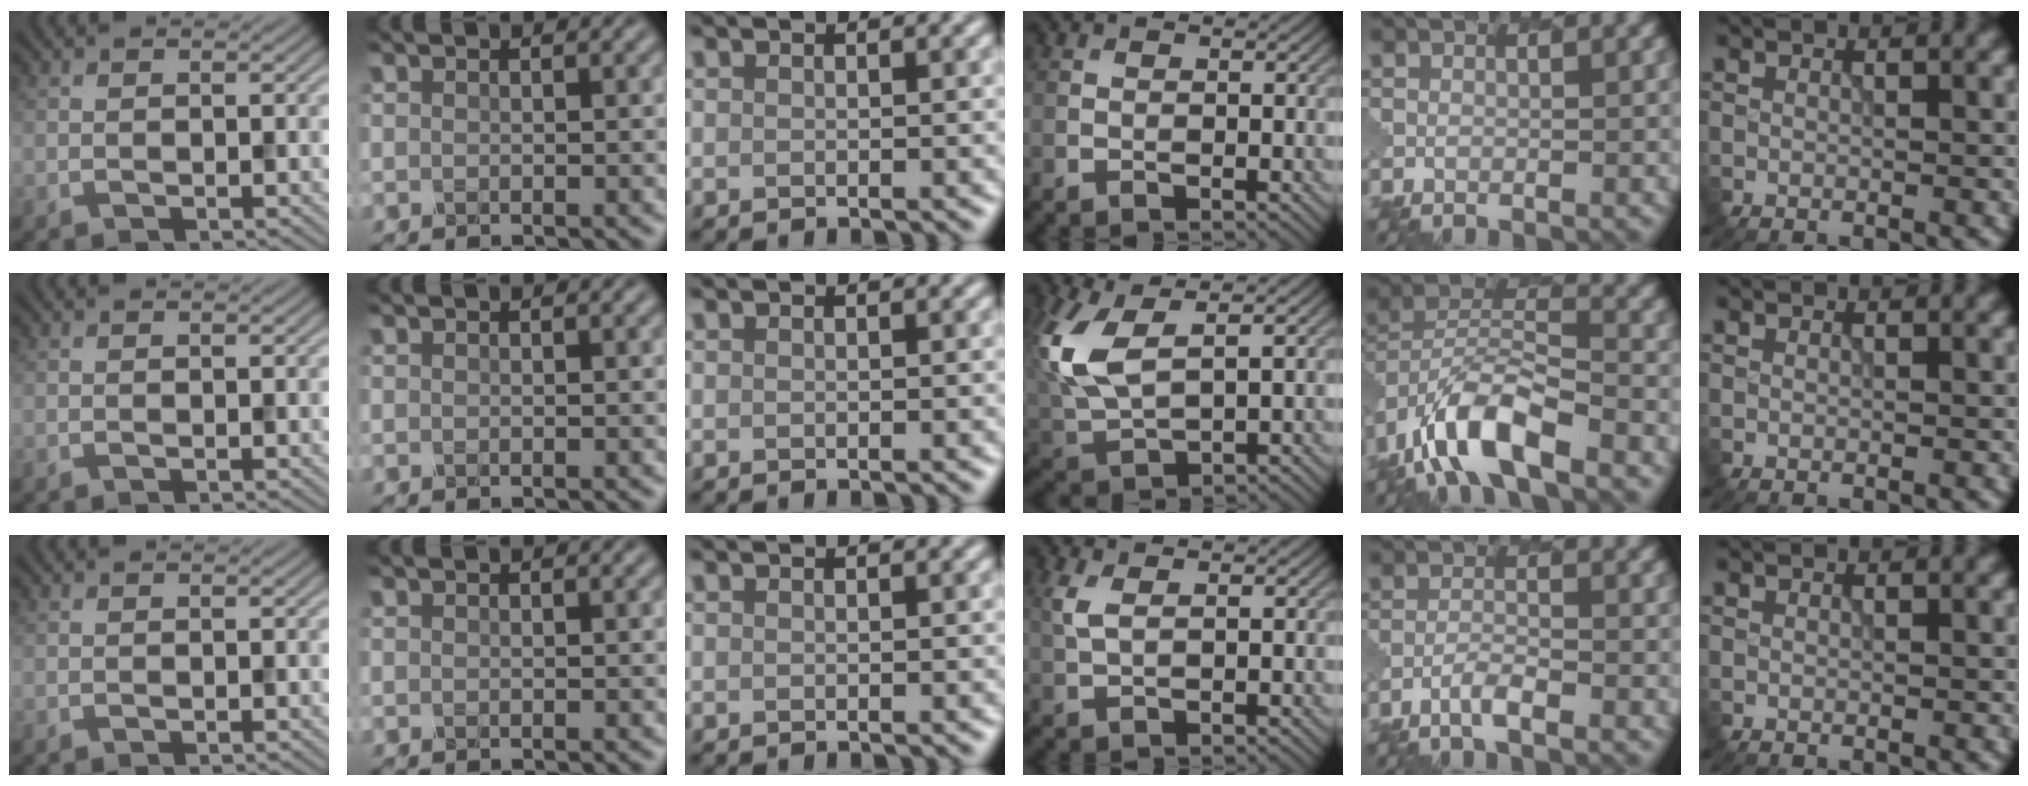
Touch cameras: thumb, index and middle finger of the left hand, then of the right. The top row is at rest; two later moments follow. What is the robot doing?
{"motion": "insert", "object": "pen bag"}